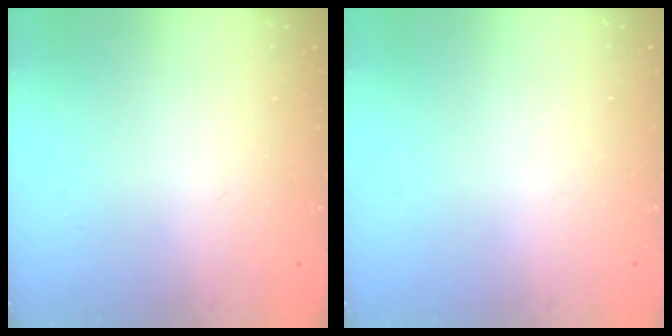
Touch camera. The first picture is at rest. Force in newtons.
{"total": 0.0}